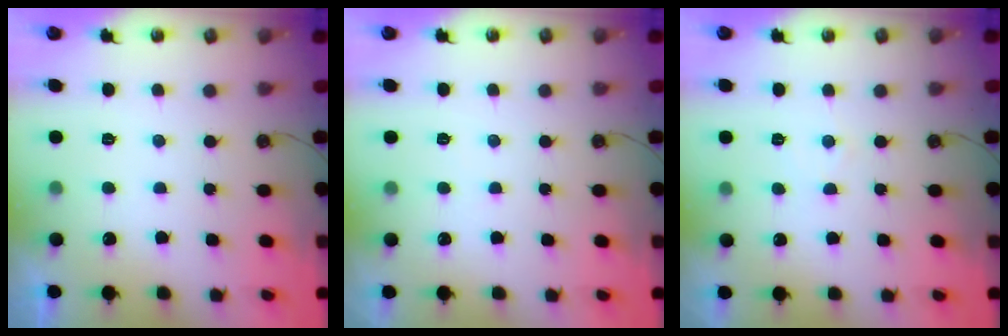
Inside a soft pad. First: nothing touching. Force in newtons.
{"total": 2.4, "press": 2.3, "slide": 0.4}
{"total": 3.7, "press": 3.7, "slide": 0.5}